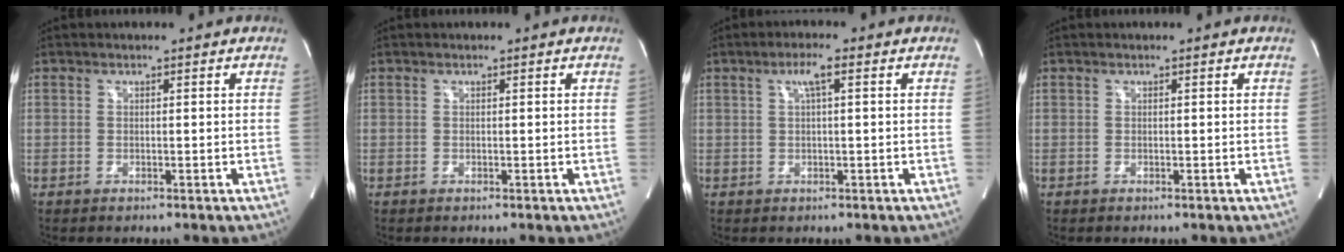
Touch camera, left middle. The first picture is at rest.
{"total": 0.0}
{"total": 2.8, "force": [1.2, 0.2, 2.5], "torque": [-0.049, 0.008, 0.018]}
{"total": 0.0}